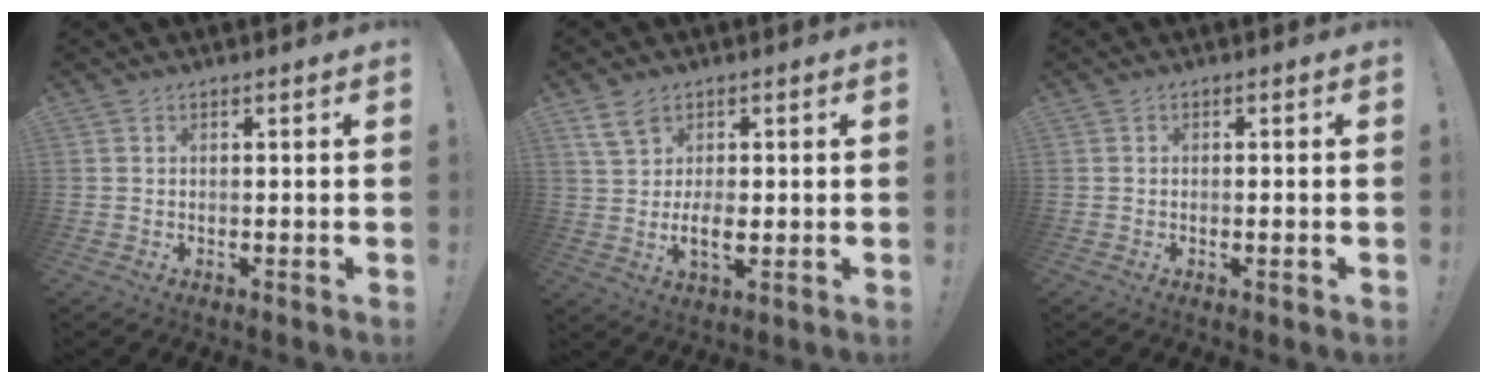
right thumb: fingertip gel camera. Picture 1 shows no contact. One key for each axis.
{"total": 7.5, "fx": 1.3, "fy": 4.5, "fz": 5.9, "tx": -0.107, "ty": -0.008, "tz": 0.025}
{"total": 0.9, "fx": -0.1, "fy": -0.1, "fz": 0.9, "tx": -0.015, "ty": -0.001, "tz": -0.002}